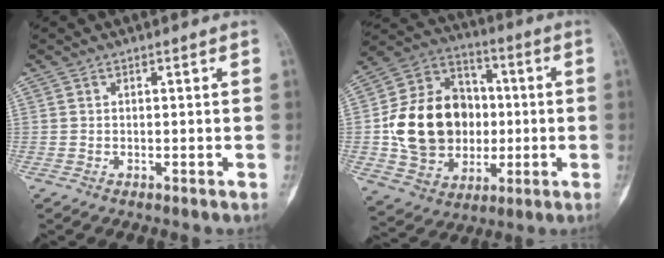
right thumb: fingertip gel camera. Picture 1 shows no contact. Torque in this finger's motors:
{"motor_torque": [2.15, 2.14, 0.85, -1.17, 0.07]}